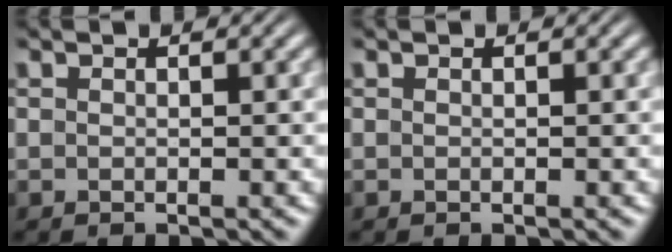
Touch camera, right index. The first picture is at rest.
{"total": 0.0}